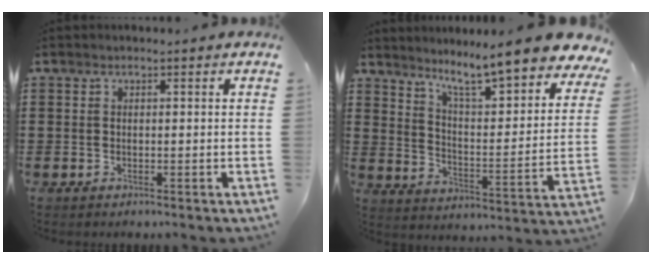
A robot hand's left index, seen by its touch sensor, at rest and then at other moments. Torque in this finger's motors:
{"motor_torque": [2.14, 0.00, 0.81, 0.21]}